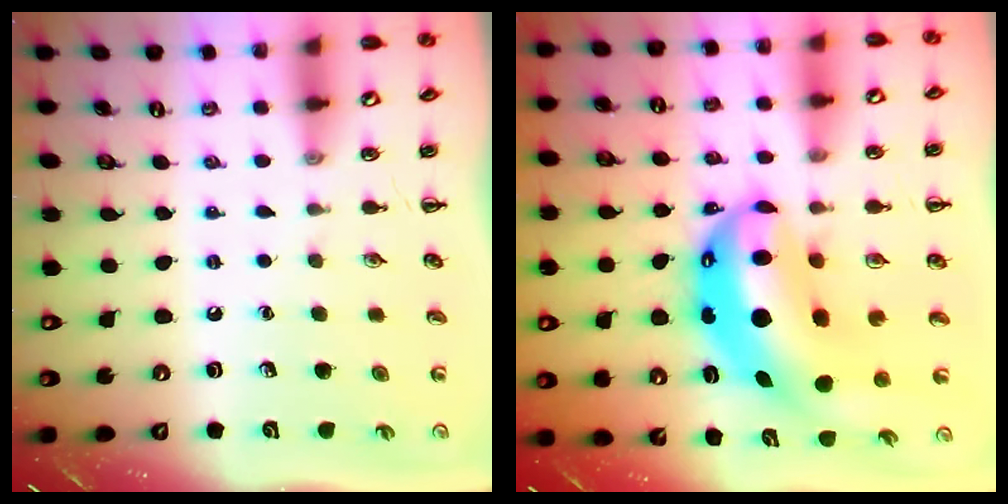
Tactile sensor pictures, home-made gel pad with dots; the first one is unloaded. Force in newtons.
{"total": 14.4, "press": 14.0, "slide": 3.3}